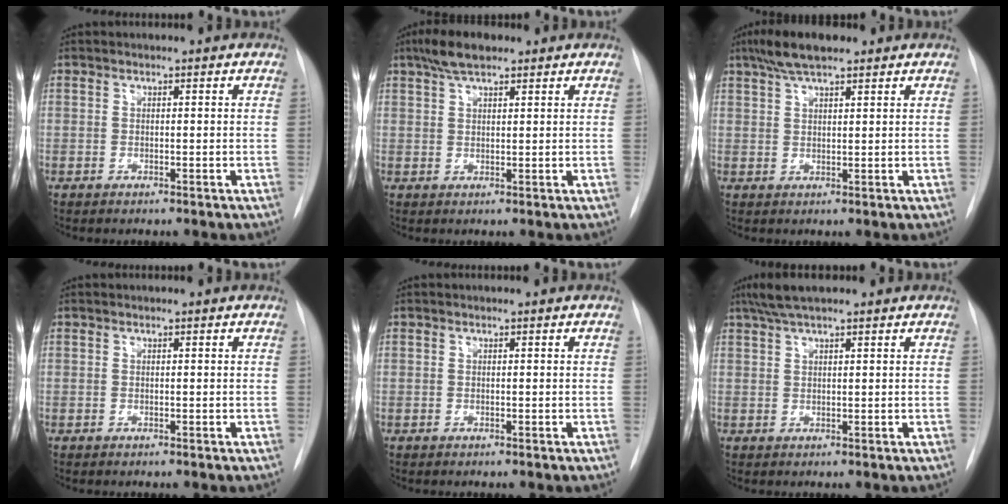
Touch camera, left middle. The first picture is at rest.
{"total": 5.1, "force": [3.6, 1.5, 3.2], "torque": [-0.070, 0.015, 0.064]}
{"total": 6.4, "force": [4.7, 1.4, 4.1], "torque": [-0.086, 0.018, 0.084]}
{"total": 0.0}
{"total": 0.0}
{"total": 5.2, "force": [4.1, 0.6, 3.2], "torque": [-0.063, 0.026, 0.074]}